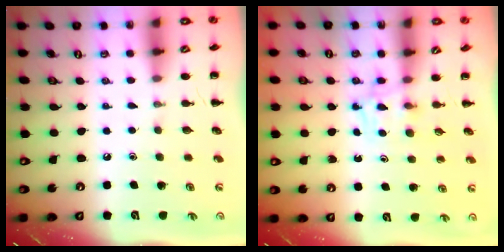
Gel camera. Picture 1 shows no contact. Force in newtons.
{"total": 3.9, "press": 3.6, "slide": 1.4}